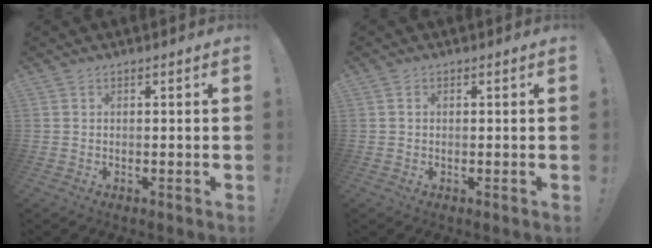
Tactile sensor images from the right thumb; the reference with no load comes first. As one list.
[{"total": 0.7, "force": [0.0, 0.7, 0.2], "torque": [-0.005, 0.004, 0.000]}]